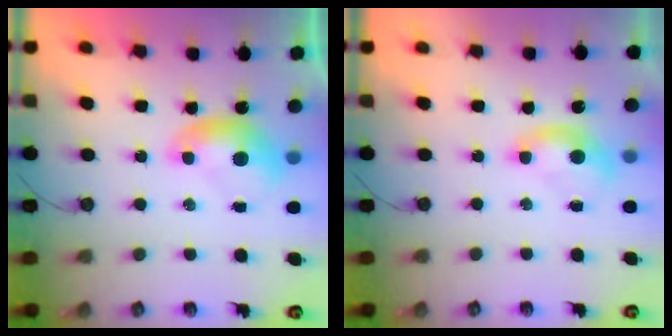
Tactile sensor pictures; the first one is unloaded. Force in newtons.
{"total": 1.2, "press": 1.1, "slide": 0.5}